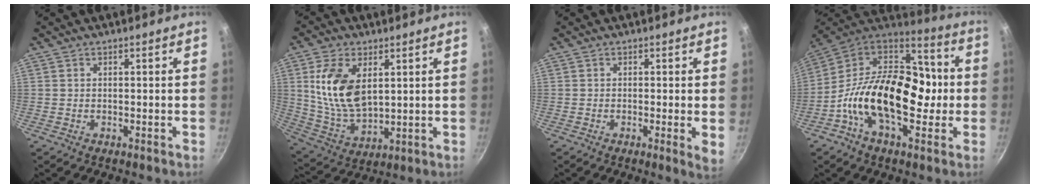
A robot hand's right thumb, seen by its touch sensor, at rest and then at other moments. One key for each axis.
{"total": 14.2, "fx": 3.7, "fy": 8.2, "fz": 10.9, "tx": -0.197, "ty": -0.024, "tz": 0.084}
{"total": 3.4, "fx": -0.1, "fy": 0.6, "fz": 3.3, "tx": -0.043, "ty": -0.014, "tz": -0.007}
{"total": 24.9, "fx": -3.0, "fy": 15.1, "fz": 19.6, "tx": -0.291, "ty": 0.052, "tz": -0.068}